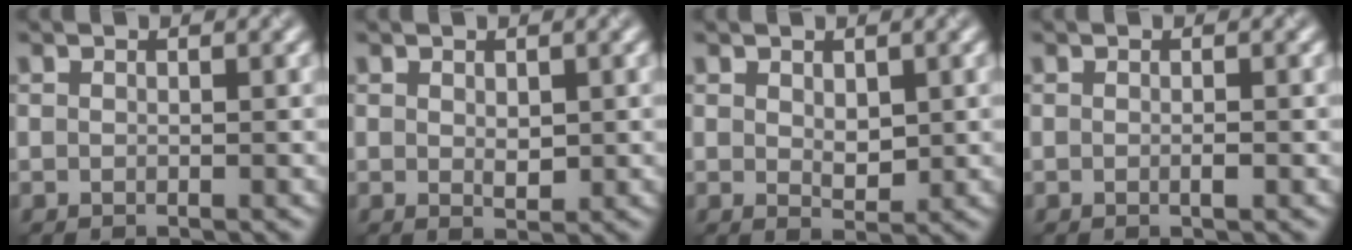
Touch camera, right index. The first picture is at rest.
{"total": 1.3, "force": [0.2, 0.7, 1.1], "torque": [-0.017, -0.004, 0.008]}
{"total": 1.8, "force": [0.5, 1.0, 1.4], "torque": [-0.023, -0.005, 0.014]}
{"total": 0.6, "force": [-0.2, 0.1, 0.6], "torque": [-0.011, -0.001, -0.003]}